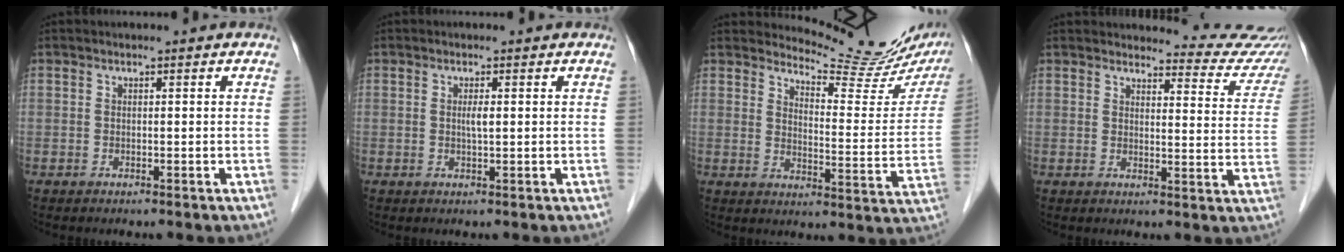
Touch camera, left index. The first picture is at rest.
{"total": 1.4, "force": [0.4, 0.1, 1.3], "torque": [-0.029, 0.001, 0.006]}
{"total": 14.6, "force": [14.2, 0.7, 3.5], "torque": [-0.050, -0.082, 0.169]}
{"total": 14.0, "force": [13.8, 2.0, 1.2], "torque": [0.019, -0.080, 0.124]}